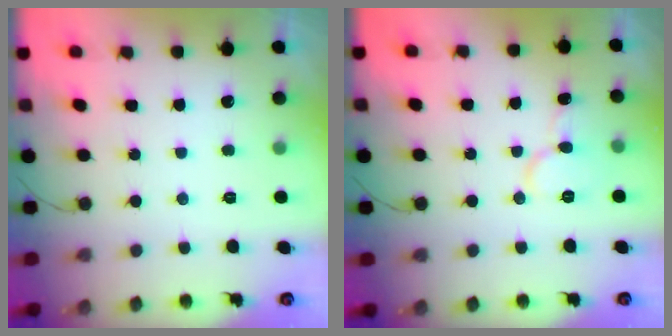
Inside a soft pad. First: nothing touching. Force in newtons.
{"total": 7.5, "press": 7.4, "slide": 0.8}